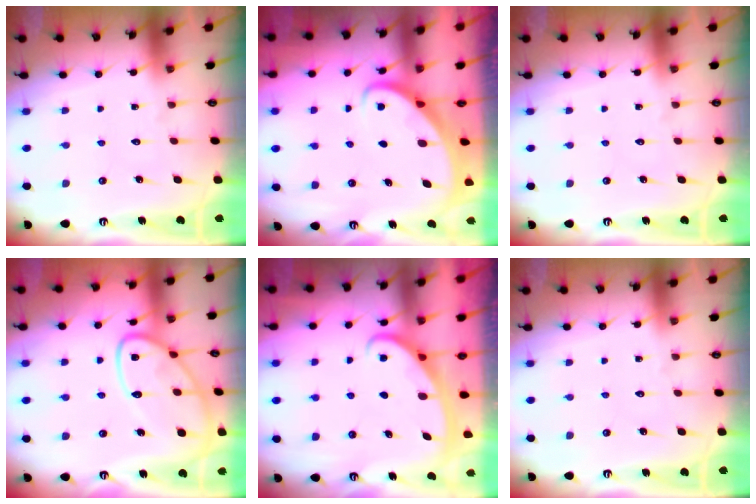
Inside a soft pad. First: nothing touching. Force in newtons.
{"total": 2.6, "press": 2.6, "slide": 0.3}
{"total": 0.0}
{"total": 14.1, "press": 14.1, "slide": 0.9}
{"total": 2.8, "press": 2.8, "slide": 0.4}
{"total": 0.0}